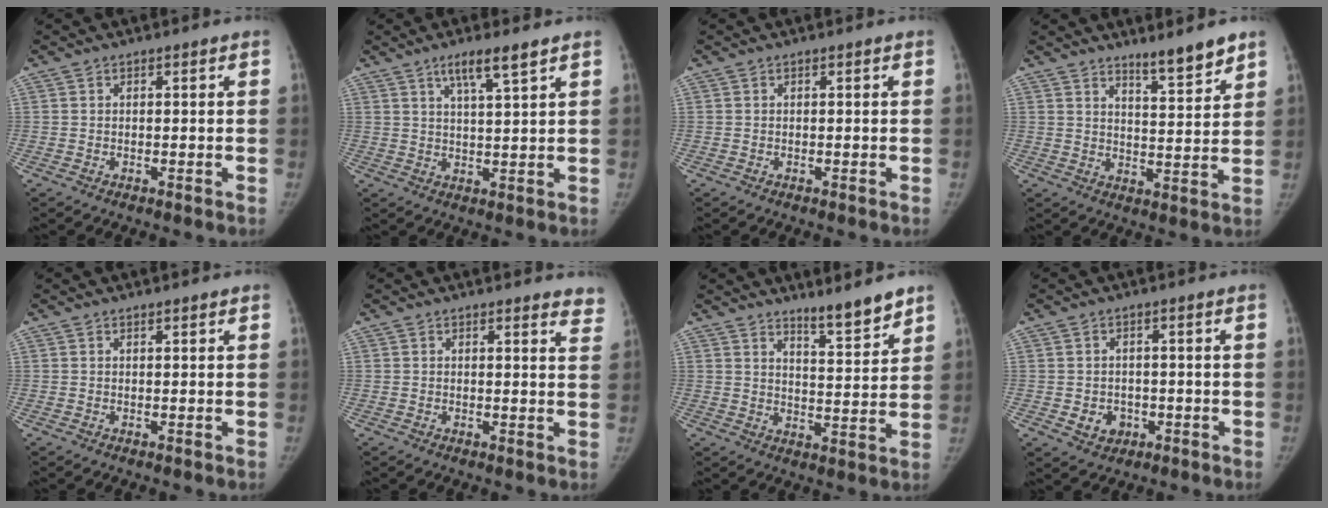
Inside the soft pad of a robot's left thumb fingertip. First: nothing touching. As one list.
[{"total": 5.7, "force": [3.7, 0.5, 4.3], "torque": [-0.076, -0.020, 0.068]}, {"total": 0.0}, {"total": 6.9, "force": [5.7, 0.8, 3.9], "torque": [-0.052, -0.050, 0.093]}, {"total": 0.0}, {"total": 4.8, "force": [4.5, 1.3, 1.0], "torque": [0.014, -0.026, 0.027]}, {"total": 7.1, "force": [6.0, 0.7, 3.8], "torque": [-0.051, -0.055, 0.099]}, {"total": 4.1, "force": [-1.2, 3.6, 1.8], "torque": [-0.007, 0.008, -0.007]}]